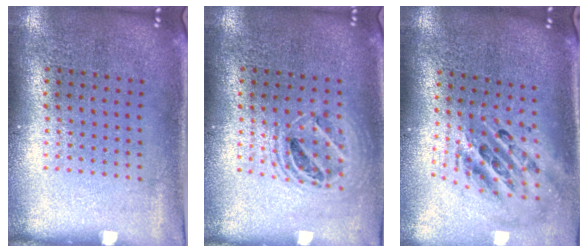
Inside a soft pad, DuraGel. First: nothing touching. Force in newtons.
{"total": 1.5, "press": 1.4, "slide": 0.7}
{"total": 2.4, "press": 1.7, "slide": 1.7}